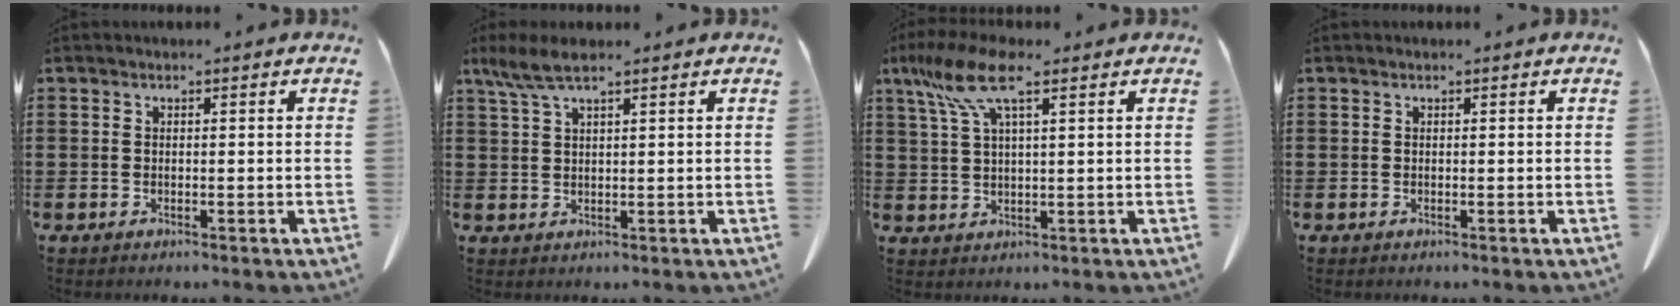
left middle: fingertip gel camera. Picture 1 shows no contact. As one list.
[{"total": 4.2, "force": [2.7, 0.8, 3.1], "torque": [-0.073, -0.001, 0.048]}, {"total": 8.5, "force": [4.9, 1.9, 6.7], "torque": [-0.155, -0.008, 0.083]}, {"total": 0.0}]